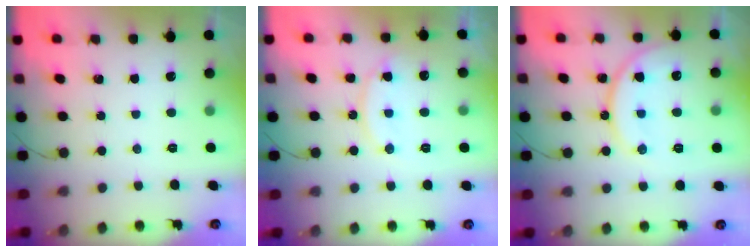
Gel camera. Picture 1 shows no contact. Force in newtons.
{"total": 12.8, "press": 12.7, "slide": 1.0}
{"total": 14.1, "press": 14.1, "slide": 0.8}